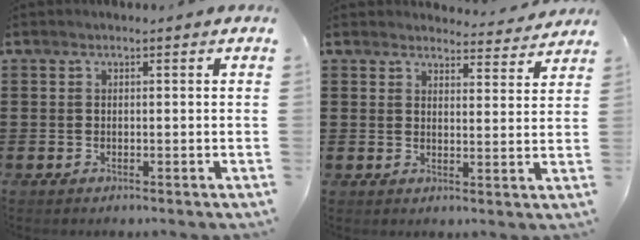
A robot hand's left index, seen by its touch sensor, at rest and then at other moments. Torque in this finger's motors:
{"motor_torque": [1.05, -1.09, 0.31, 0.02]}